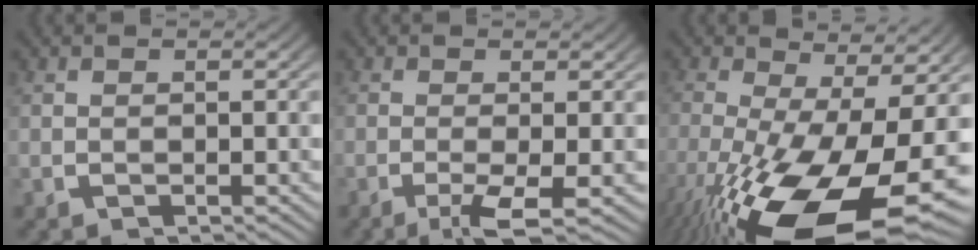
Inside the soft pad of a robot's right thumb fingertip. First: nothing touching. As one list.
[{"total": 3.4, "force": [-1.4, 1.2, 2.9], "torque": [-0.060, -0.014, -0.021]}, {"total": 16.6, "force": [-4.2, 8.5, 13.6], "torque": [-0.246, -0.069, -0.024]}]